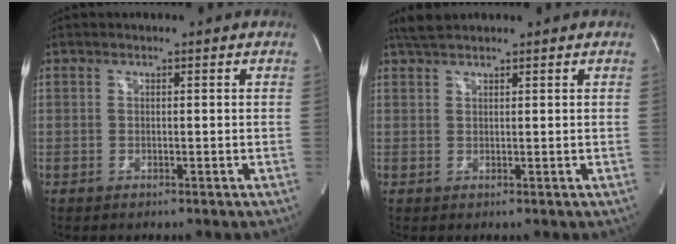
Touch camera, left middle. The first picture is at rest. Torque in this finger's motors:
{"motor_torque": [0.17, -0.07, -0.06, 0.00]}